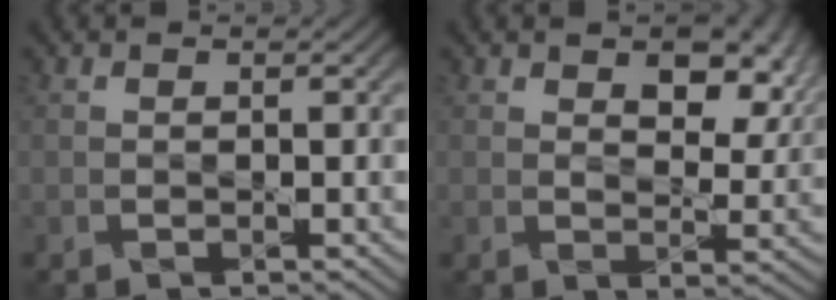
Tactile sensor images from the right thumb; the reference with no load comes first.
{"total": 7.2, "force": [3.6, 3.9, 5.0], "torque": [-0.086, -0.006, 0.058]}